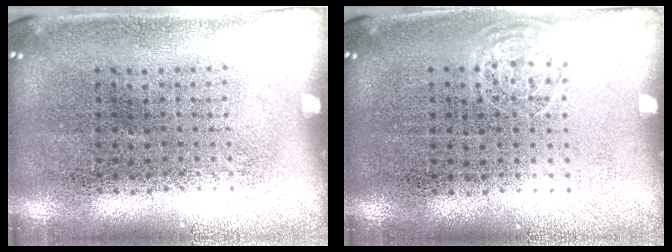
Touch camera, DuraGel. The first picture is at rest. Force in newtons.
{"total": 0.7, "press": 0.6, "slide": 0.4}